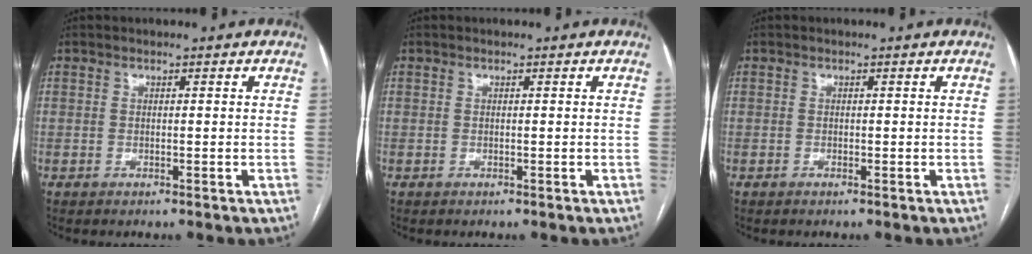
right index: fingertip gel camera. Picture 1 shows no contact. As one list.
[{"total": 0.0}, {"total": 0.0}]